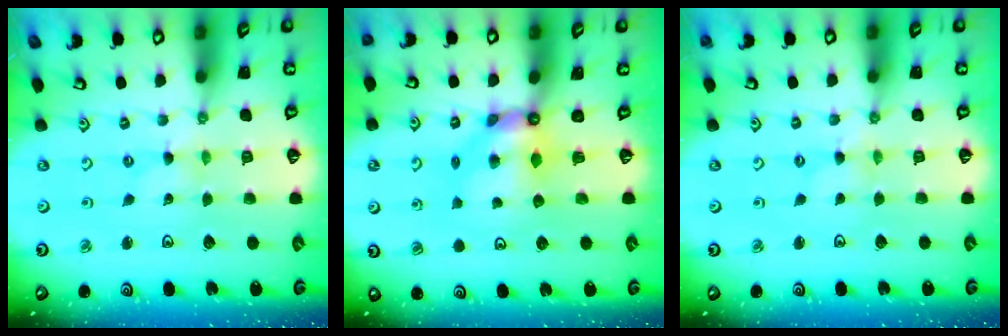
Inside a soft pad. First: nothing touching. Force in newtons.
{"total": 7.1, "press": 7.1, "slide": 0.5}
{"total": 0.0}